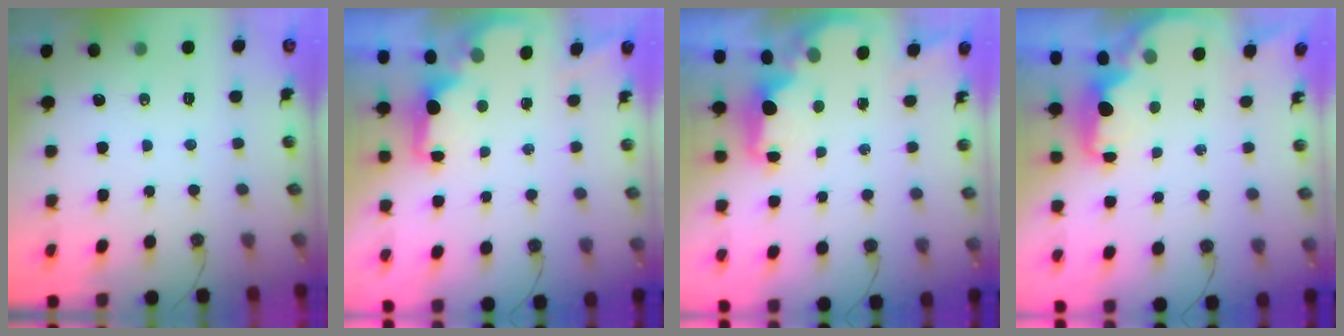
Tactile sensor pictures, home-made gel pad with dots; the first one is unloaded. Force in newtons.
{"total": 1.6, "press": 1.5, "slide": 0.6}
{"total": 2.2, "press": 2.1, "slide": 0.8}
{"total": 2.1, "press": 2.1, "slide": 0.5}